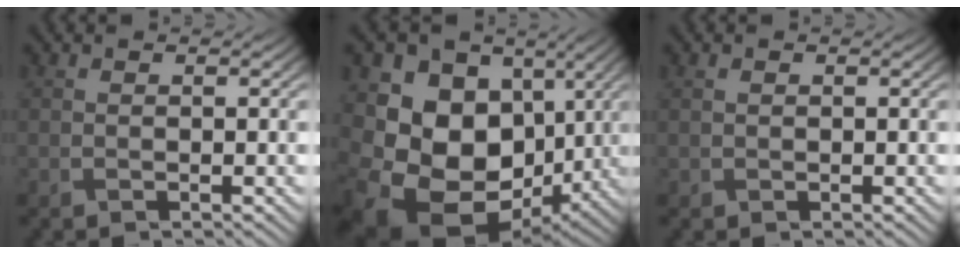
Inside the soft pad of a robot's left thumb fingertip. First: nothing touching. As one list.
[{"total": 17.9, "force": [-1.0, 14.2, 10.8], "torque": [-0.241, -0.038, 0.003]}, {"total": 0.7, "force": [0.2, 0.6, 0.3], "torque": [-0.011, -0.001, 0.006]}]